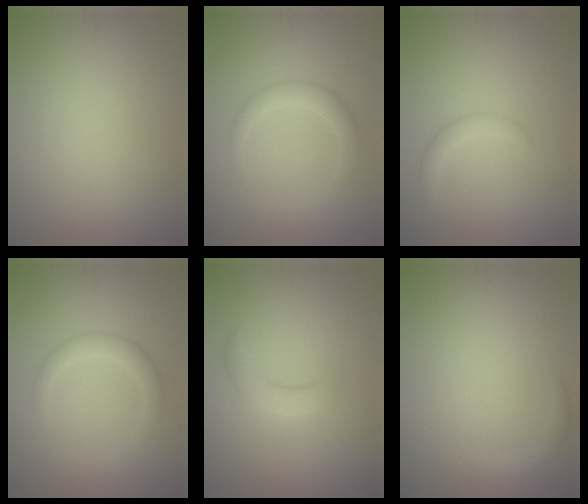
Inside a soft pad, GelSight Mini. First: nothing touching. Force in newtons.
{"total": 2.5, "press": 2.5, "slide": 0.1}
{"total": 1.3, "press": 1.3, "slide": 0.1}
{"total": 2.5, "press": 2.5, "slide": 0.1}
{"total": 2.3, "press": 2.3, "slide": 0.0}
{"total": 1.4, "press": 1.4, "slide": 0.1}